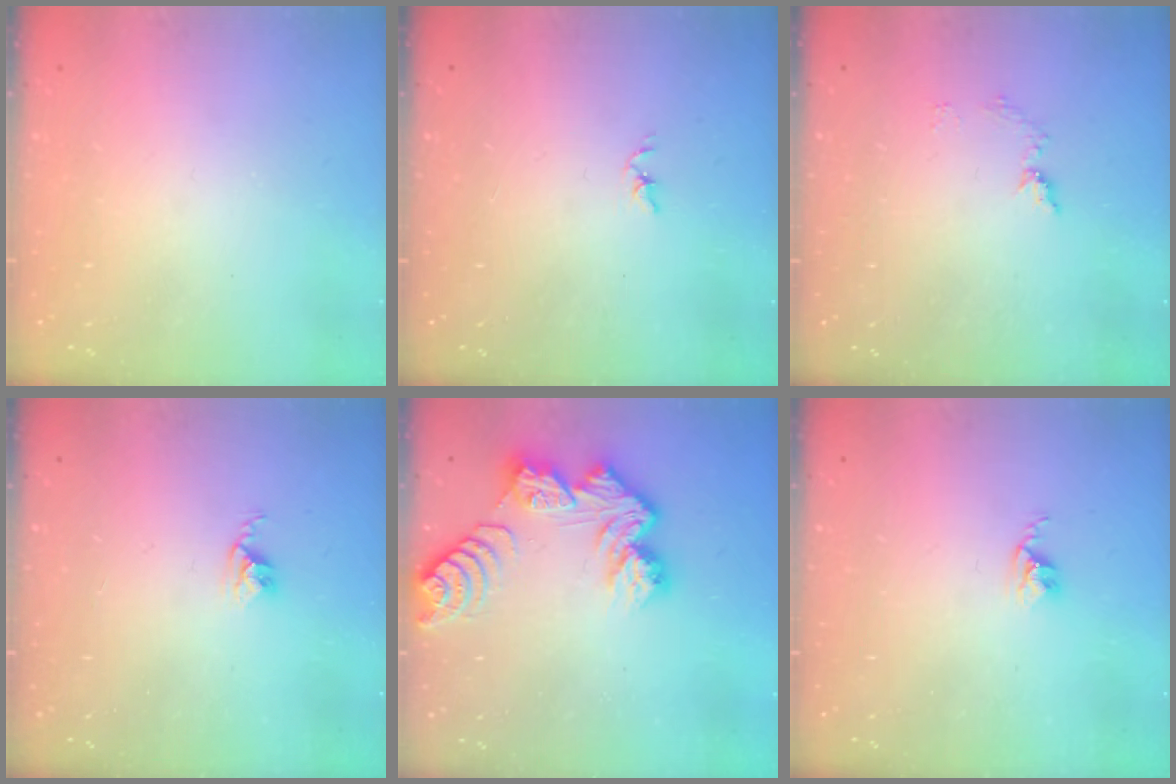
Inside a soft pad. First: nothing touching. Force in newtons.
{"total": 1.8, "press": 1.7, "slide": 0.3}
{"total": 6.4, "press": 6.4, "slide": 0.7}
{"total": 2.8, "press": 2.7, "slide": 0.4}
{"total": 10.8, "press": 10.7, "slide": 1.1}
{"total": 2.6, "press": 2.6, "slide": 0.4}